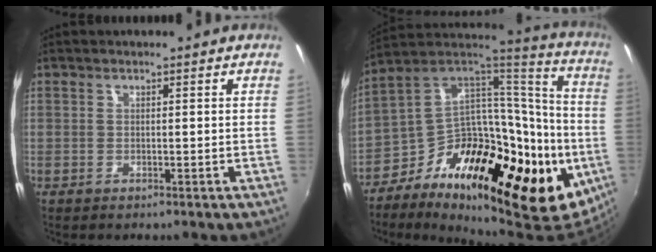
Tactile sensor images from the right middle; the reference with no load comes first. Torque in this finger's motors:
{"motor_torque": [1.36, -0.78, 1.05, 0.21]}